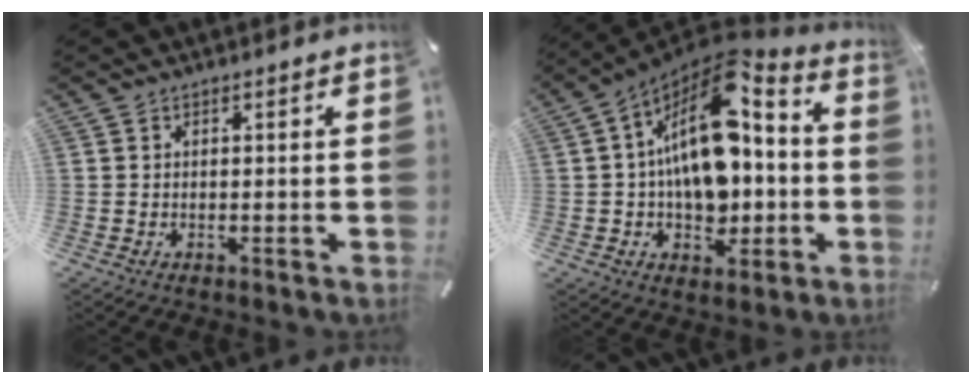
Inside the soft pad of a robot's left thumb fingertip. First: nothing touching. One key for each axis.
{"total": 17.1, "fx": 2.1, "fy": 11.0, "fz": 13.0, "tx": -0.220, "ty": -0.028, "tz": 0.033}